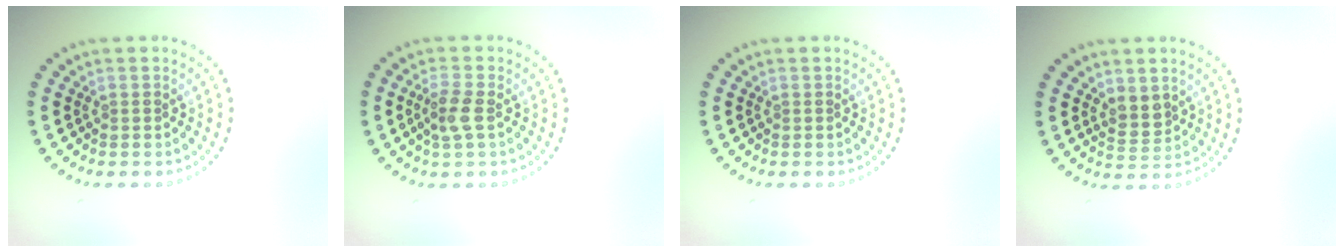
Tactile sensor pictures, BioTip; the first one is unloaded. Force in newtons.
{"total": 2.4, "press": 2.2, "slide": 0.8}
{"total": 0.0}
{"total": 2.0, "press": 1.8, "slide": 0.9}